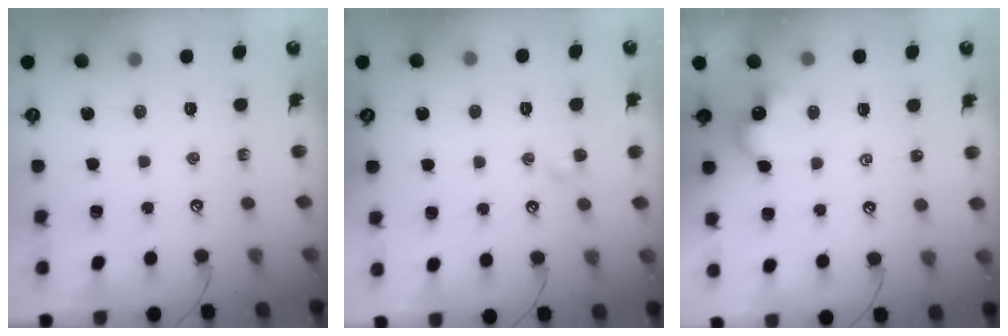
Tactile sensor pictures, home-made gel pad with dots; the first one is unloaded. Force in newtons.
{"total": 2.0, "press": 1.9, "slide": 0.6}
{"total": 1.8, "press": 1.7, "slide": 0.5}